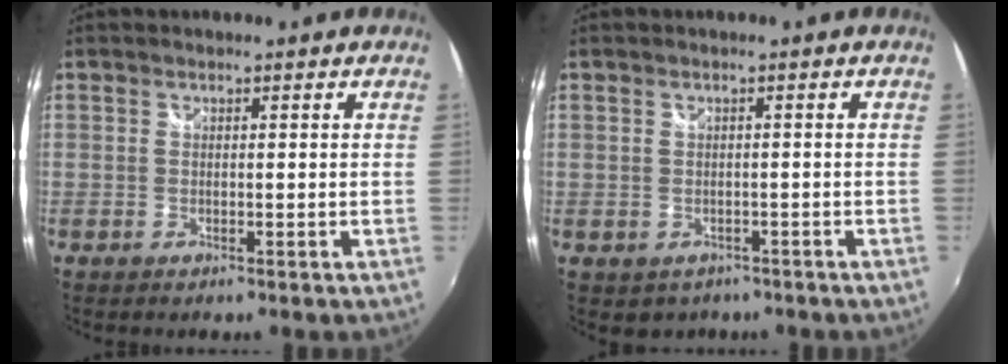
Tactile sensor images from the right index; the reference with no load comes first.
{"total": 2.9, "force": [-1.4, 2.5, 0.6], "torque": [-0.017, -0.002, -0.014]}